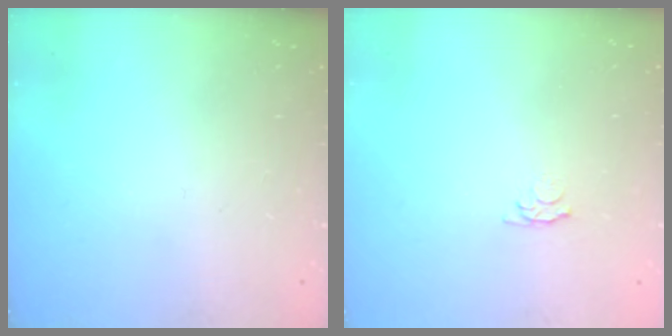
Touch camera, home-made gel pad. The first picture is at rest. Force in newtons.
{"total": 3.0, "press": 3.0, "slide": 0.5}